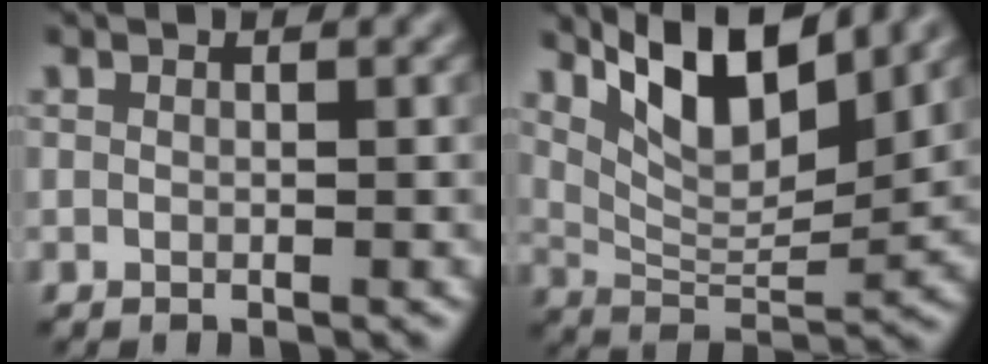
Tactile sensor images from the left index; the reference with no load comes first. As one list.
[{"total": 8.7, "force": [5.4, 3.0, 6.1], "torque": [-0.109, 0.001, 0.100]}]